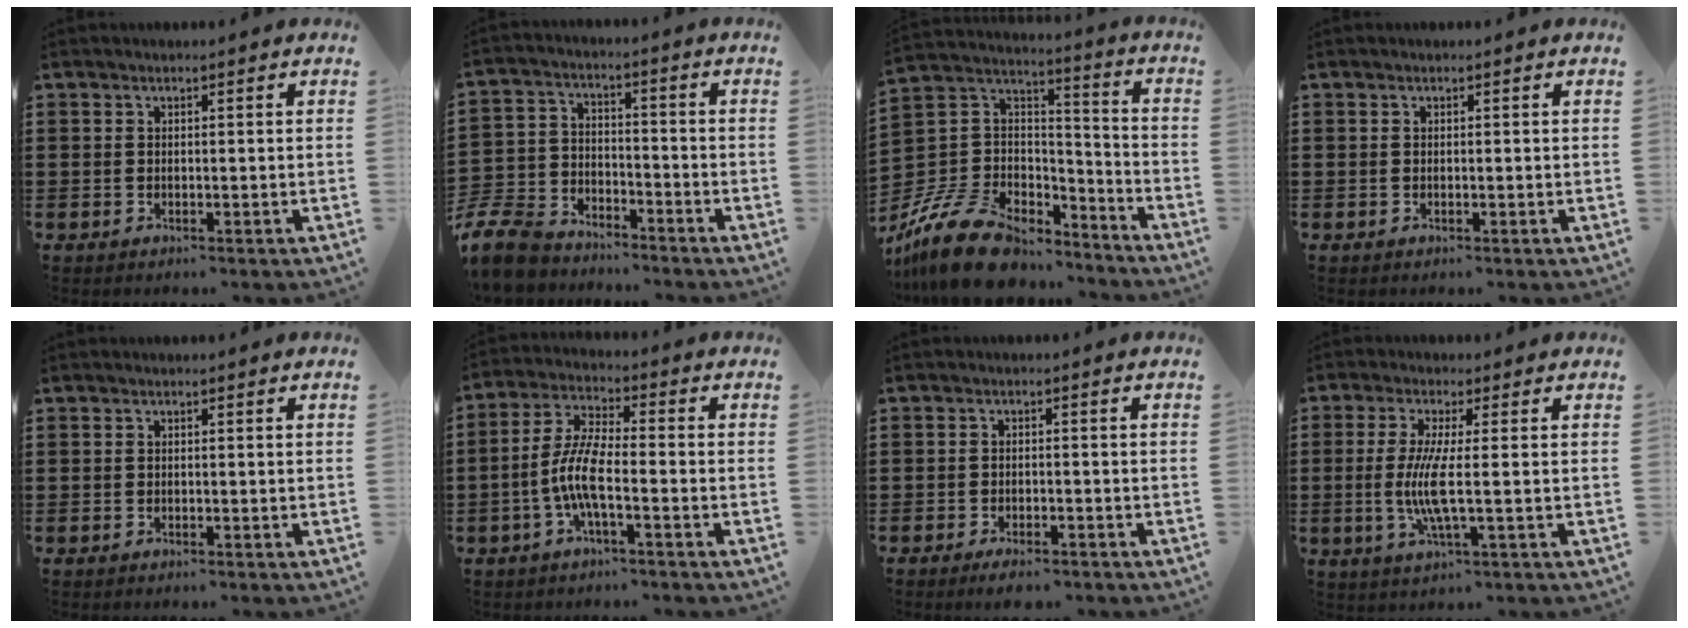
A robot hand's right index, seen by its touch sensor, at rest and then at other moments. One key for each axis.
{"total": 9.1, "fx": -8.5, "fy": 2.6, "fz": 2.2, "tx": -0.069, "ty": 0.013, "tz": -0.171}
{"total": 13.4, "fx": -10.4, "fy": 6.2, "fz": 5.9, "tx": -0.145, "ty": 0.029, "tz": -0.196}
{"total": 0.0}
{"total": 0.0}
{"total": 7.3, "fx": -2.3, "fy": 1.8, "fz": 6.7, "tx": -0.163, "ty": -0.017, "tz": -0.052}
{"total": 2.1, "fx": -2.0, "fy": 0.1, "fz": 0.6, "tx": -0.015, "ty": -0.002, "tz": -0.039}
{"total": 6.9, "fx": -0.4, "fy": 0.4, "fz": 6.9, "tx": -0.152, "ty": -0.022, "tz": -0.017}